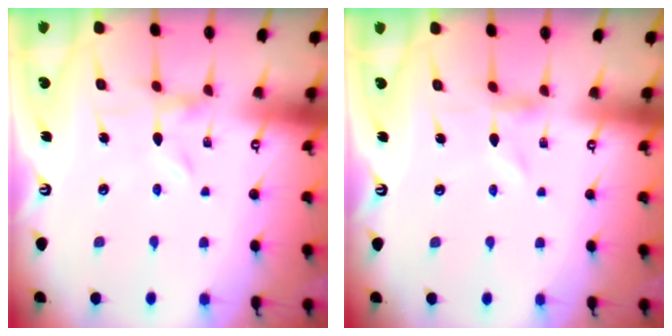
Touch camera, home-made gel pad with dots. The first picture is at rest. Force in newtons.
{"total": 0.0}